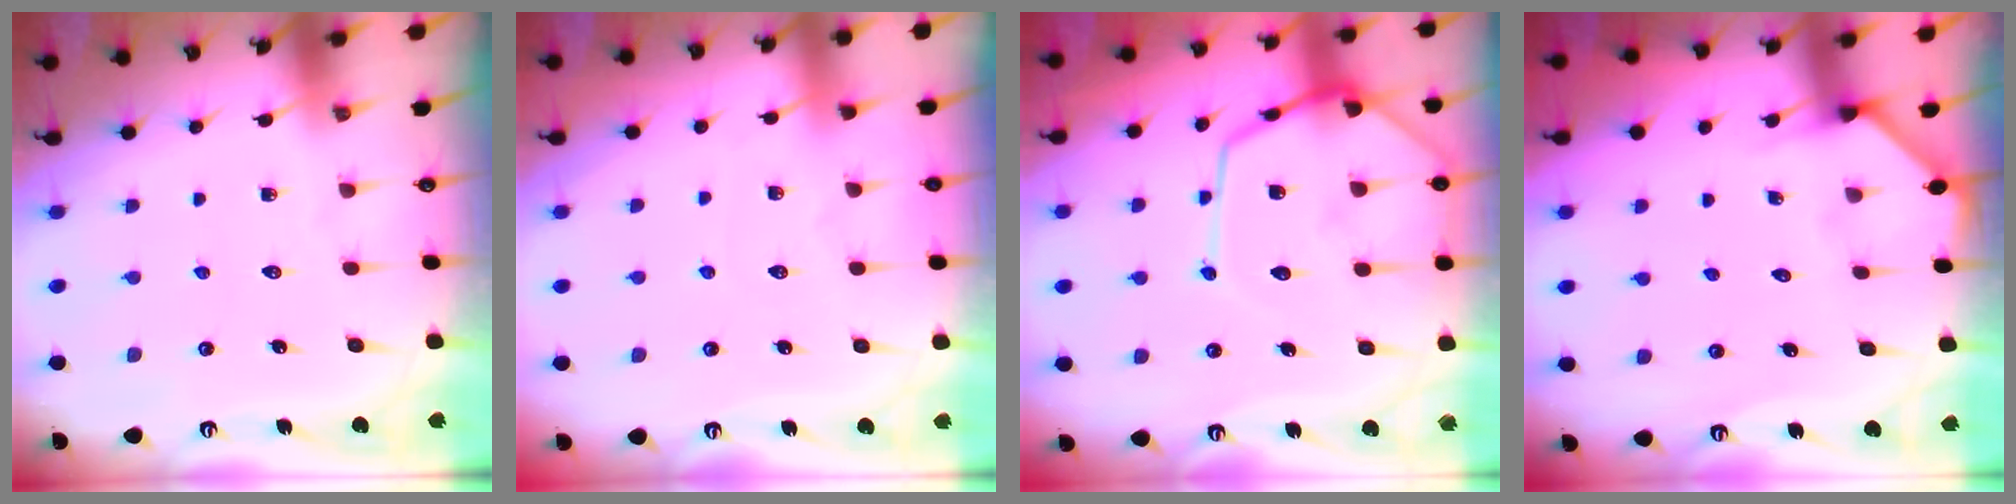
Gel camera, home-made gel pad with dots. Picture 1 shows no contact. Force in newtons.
{"total": 2.9, "press": 2.9, "slide": 0.3}
{"total": 13.7, "press": 13.7, "slide": 1.3}
{"total": 2.5, "press": 2.5, "slide": 0.1}